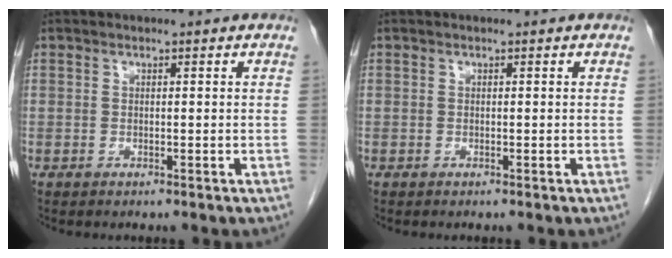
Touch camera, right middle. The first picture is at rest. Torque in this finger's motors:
{"motor_torque": [-0.27, -0.15, 0.00, -0.01]}